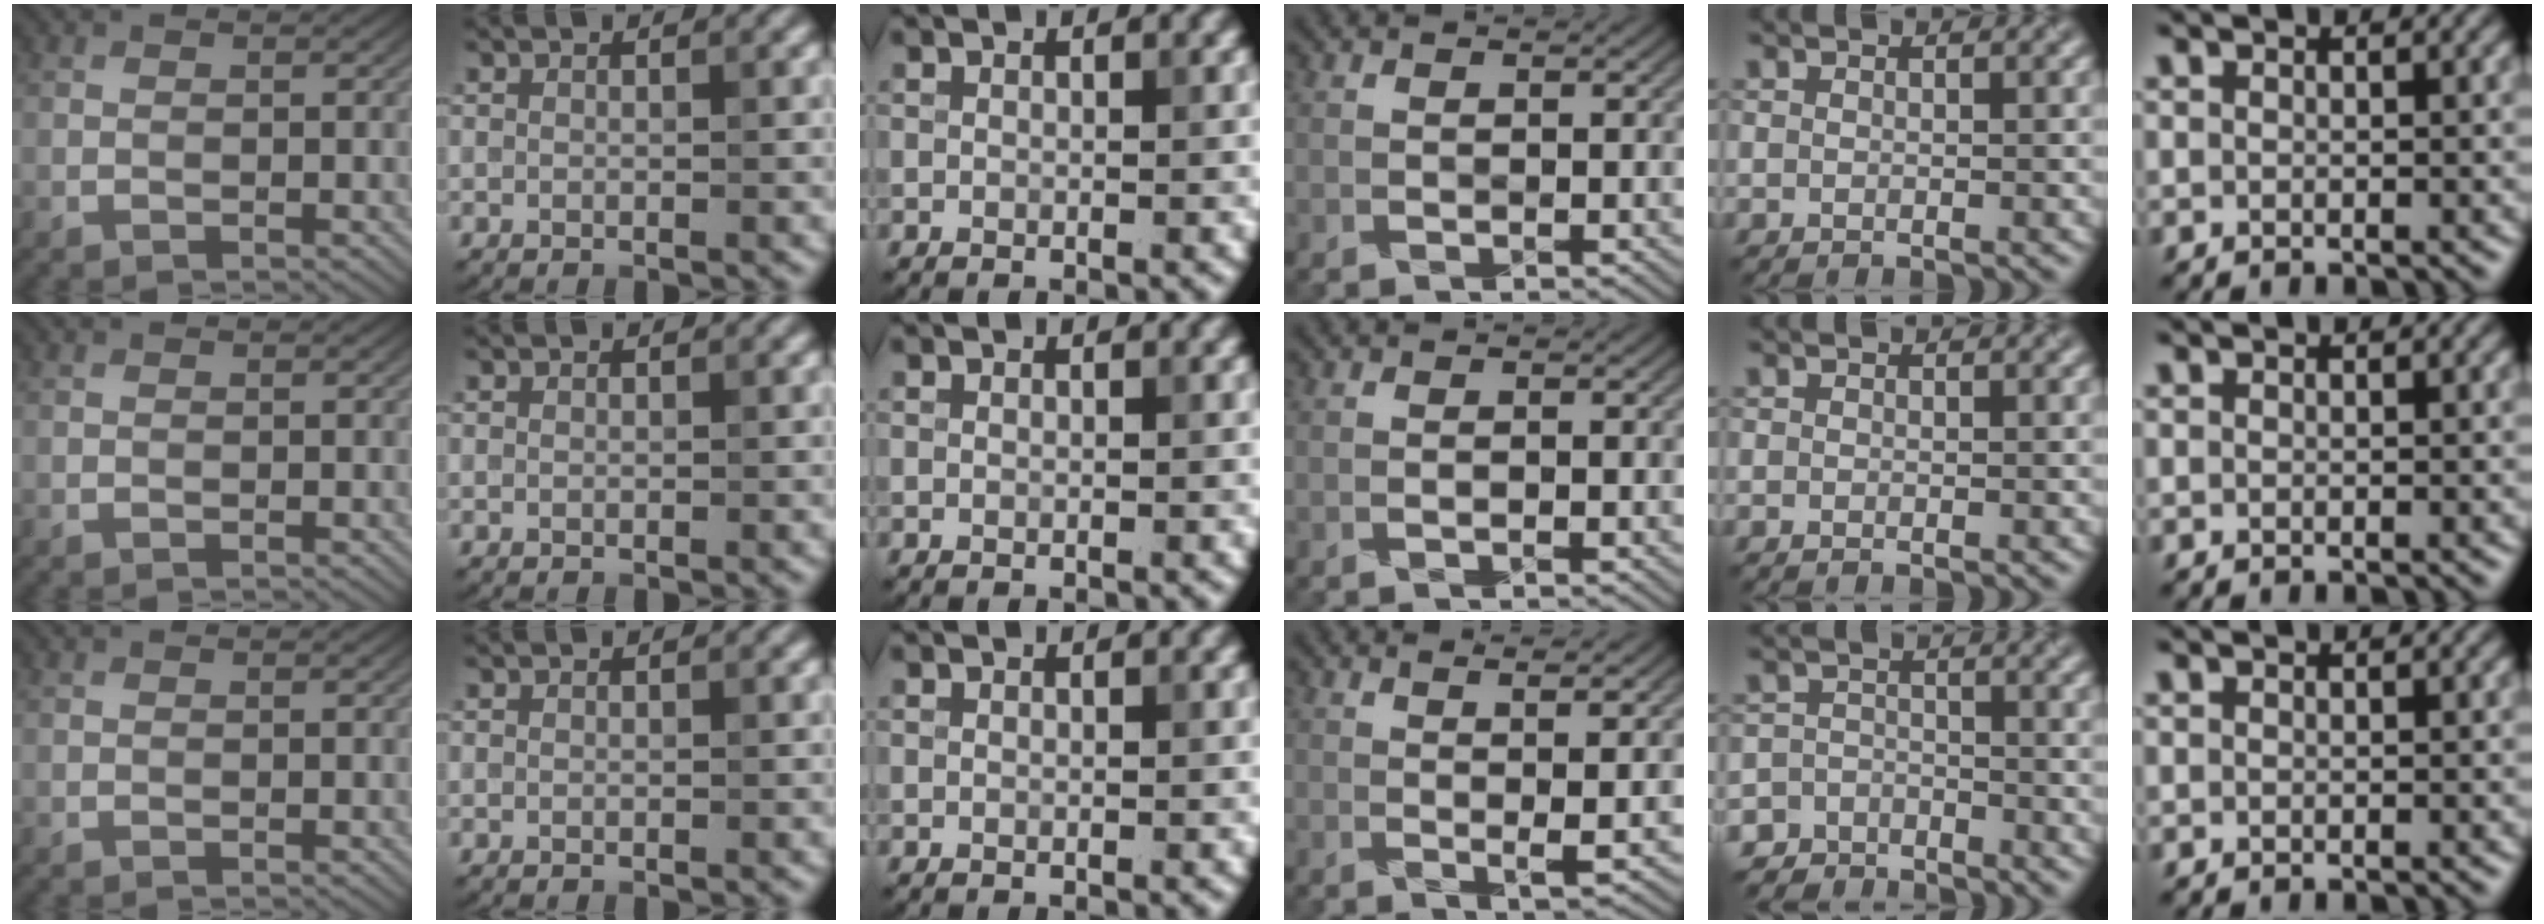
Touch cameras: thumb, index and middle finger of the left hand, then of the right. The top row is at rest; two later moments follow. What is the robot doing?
{"motion": "fold", "object": "cloth"}